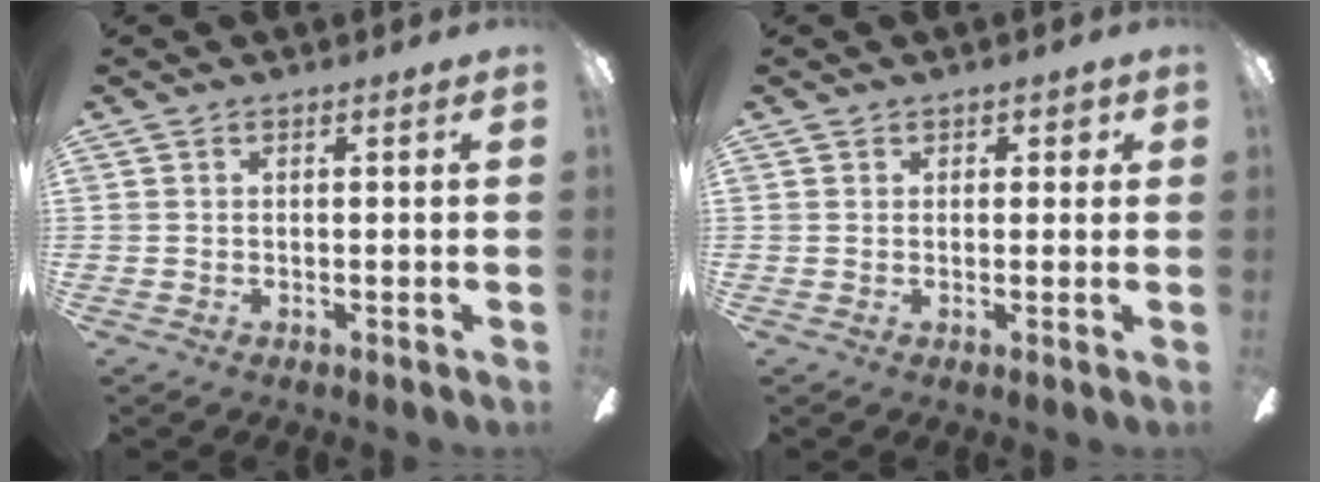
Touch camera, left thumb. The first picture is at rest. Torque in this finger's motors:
{"motor_torque": [0.13, 0.08, -0.29, 0.16, -0.04]}